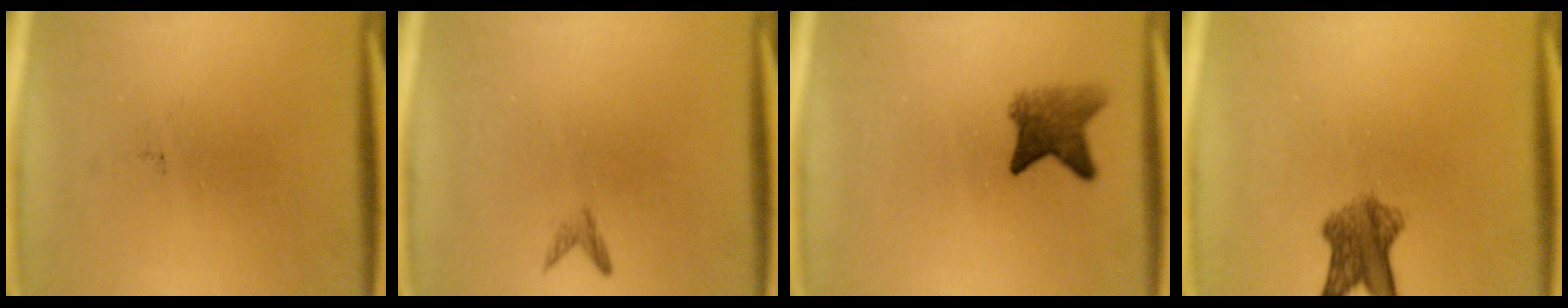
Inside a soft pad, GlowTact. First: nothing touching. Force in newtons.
{"total": 0.8}
{"total": 4.3}
{"total": 5.5}